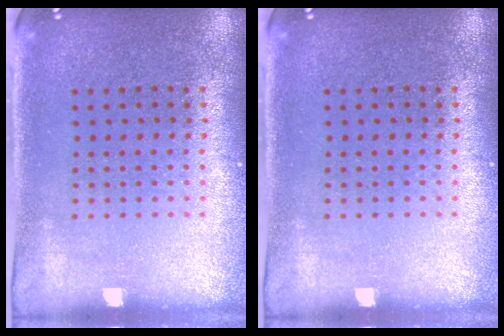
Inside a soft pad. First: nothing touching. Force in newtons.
{"total": 0.0}